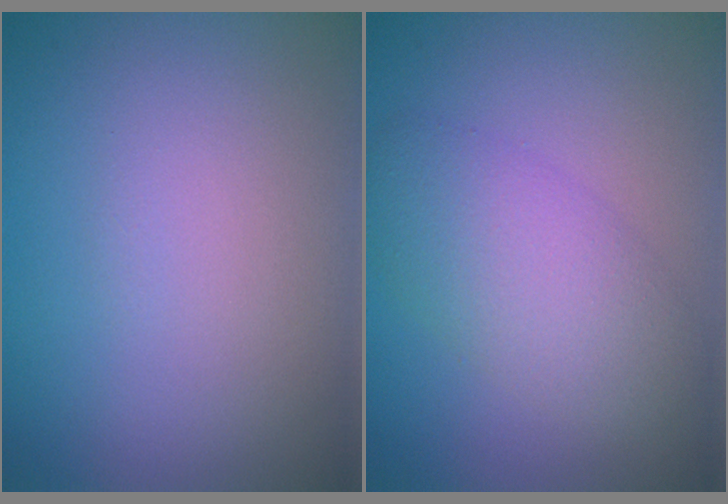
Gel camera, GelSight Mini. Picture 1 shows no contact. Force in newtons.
{"total": 5.0, "press": 5.0, "slide": 0.4}